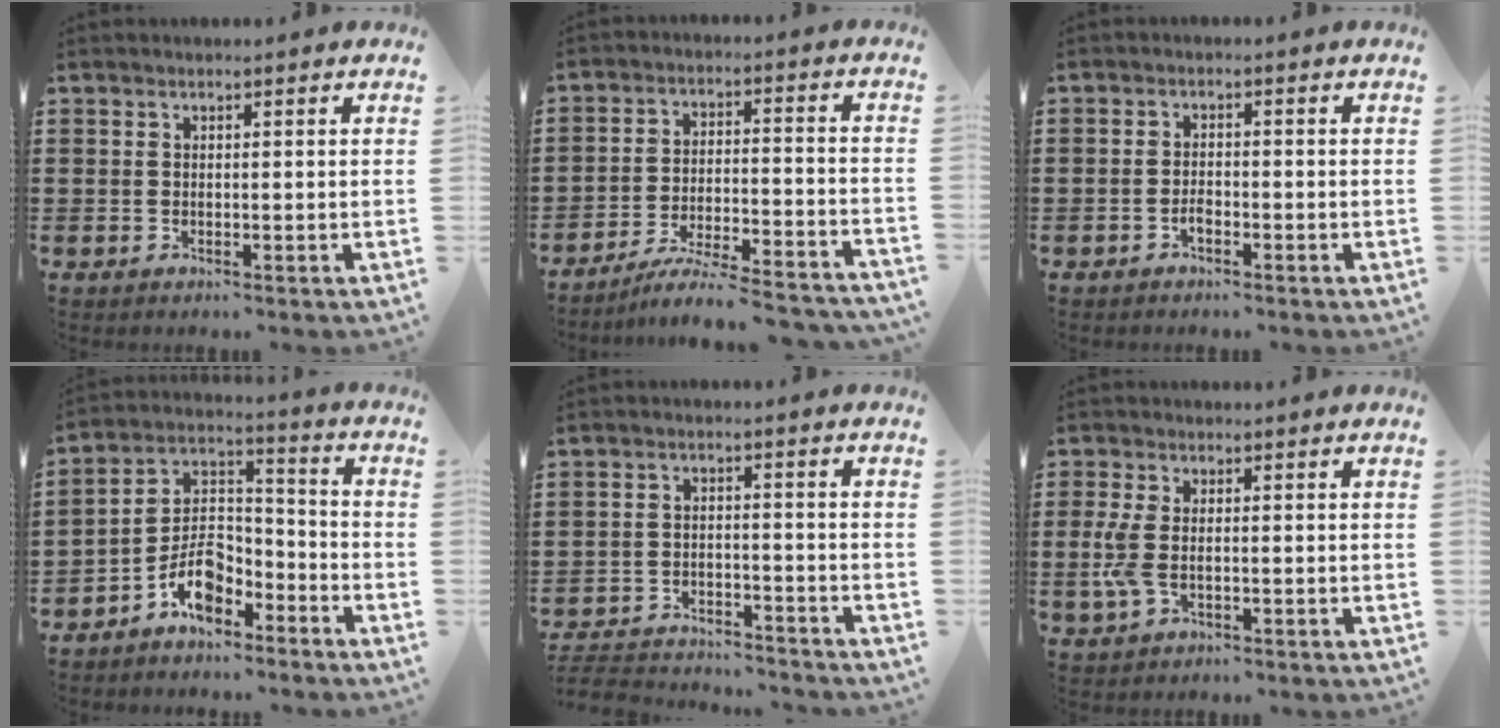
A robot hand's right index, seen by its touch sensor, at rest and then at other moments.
{"total": 6.3, "force": [-5.9, -0.1, 2.3], "torque": [-0.042, -0.008, -0.115]}
{"total": 1.6, "force": [-1.0, 0.7, 1.0], "torque": [-0.022, 0.000, -0.019]}
{"total": 7.7, "force": [-5.1, 4.1, 4.1], "torque": [-0.090, 0.006, -0.101]}
{"total": 4.2, "force": [-4.2, 0.4, 0.5], "torque": [-0.028, -0.003, -0.091]}
{"total": 4.9, "force": [-0.6, 2.6, 4.2], "torque": [-0.112, -0.008, -0.019]}